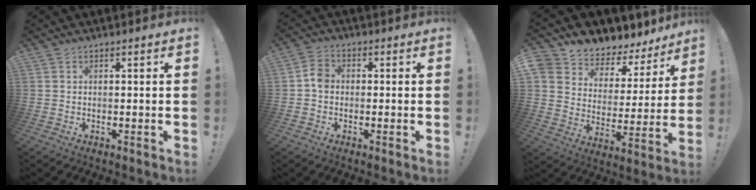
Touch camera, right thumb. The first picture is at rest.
{"total": 4.2, "force": [-0.8, 3.2, 2.6], "torque": [-0.038, 0.015, -0.013]}
{"total": 7.1, "force": [5.5, 4.1, 1.8], "torque": [-0.040, -0.056, 0.098]}